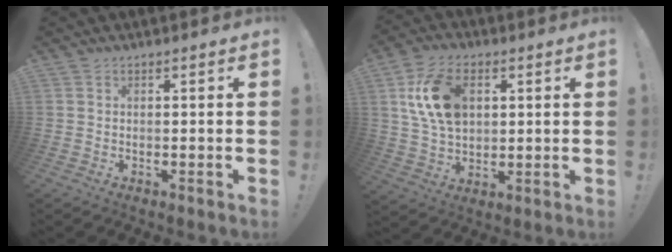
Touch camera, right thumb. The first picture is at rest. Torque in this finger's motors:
{"motor_torque": [1.29, 1.35, 0.39, 0.01, 0.11]}